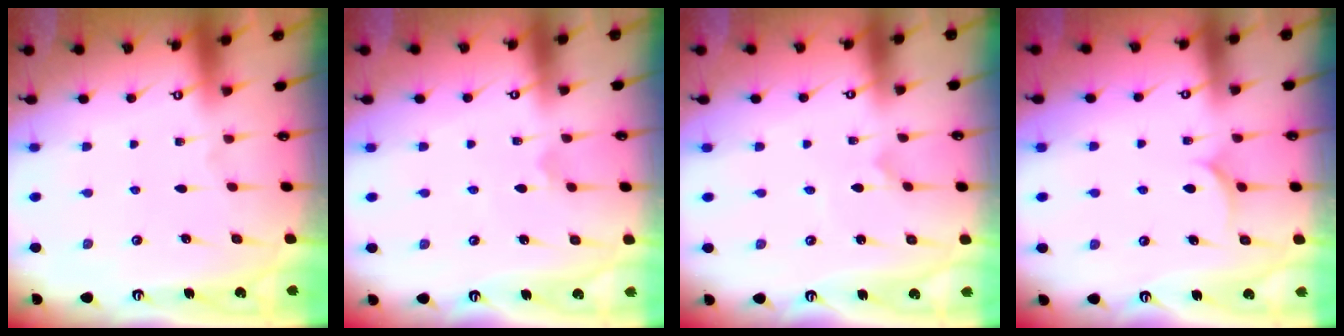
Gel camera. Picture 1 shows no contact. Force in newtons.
{"total": 2.9, "press": 2.9, "slide": 0.1}
{"total": 0.0}
{"total": 7.5, "press": 7.5, "slide": 0.3}